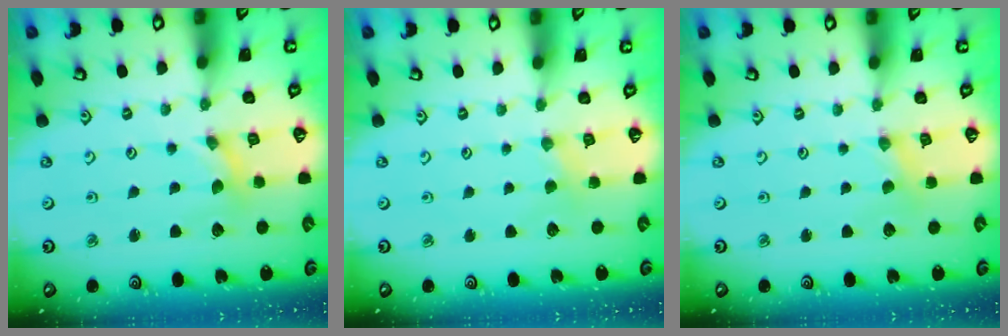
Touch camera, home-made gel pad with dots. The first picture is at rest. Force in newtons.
{"total": 2.2, "press": 2.1, "slide": 0.4}
{"total": 1.7, "press": 1.6, "slide": 0.4}